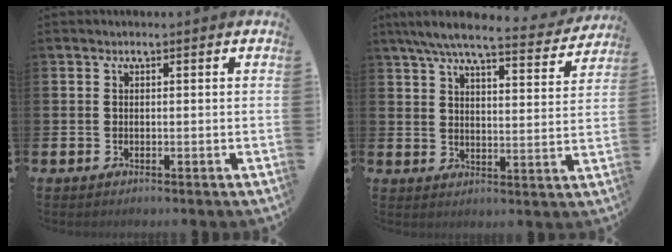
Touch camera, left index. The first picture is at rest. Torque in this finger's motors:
{"motor_torque": [0.92, -1.22, 0.93, 0.21]}